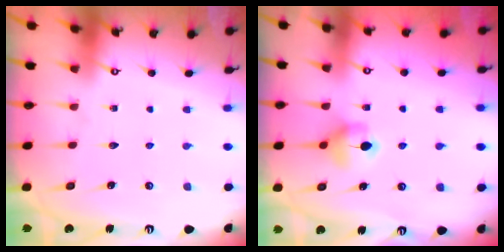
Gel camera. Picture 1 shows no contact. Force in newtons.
{"total": 5.9, "press": 5.9, "slide": 0.5}